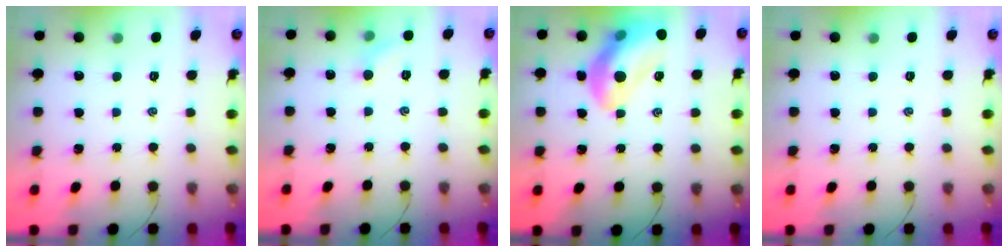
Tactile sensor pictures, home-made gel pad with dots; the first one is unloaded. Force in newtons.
{"total": 4.5, "press": 4.3, "slide": 1.5}
{"total": 14.0, "press": 13.7, "slide": 3.0}
{"total": 0.0}